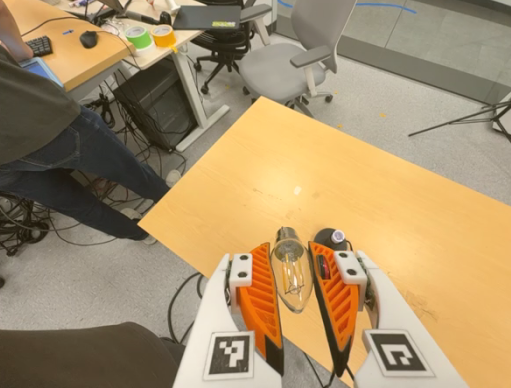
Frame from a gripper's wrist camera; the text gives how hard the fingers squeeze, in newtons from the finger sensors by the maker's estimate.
{"total": 11.8, "left": 12.0, "right": 11.6}